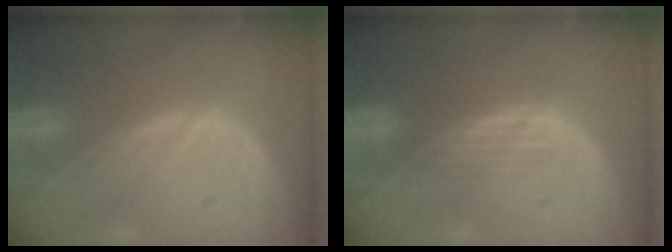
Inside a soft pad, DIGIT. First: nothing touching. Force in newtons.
{"total": 2.7, "press": 2.6, "slide": 0.8}